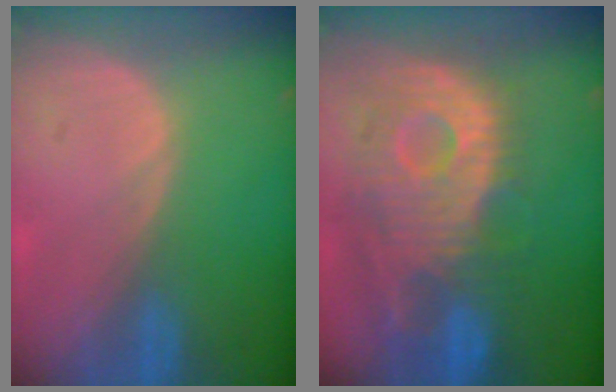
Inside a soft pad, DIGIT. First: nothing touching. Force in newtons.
{"total": 12.3, "press": 10.9, "slide": 5.8}